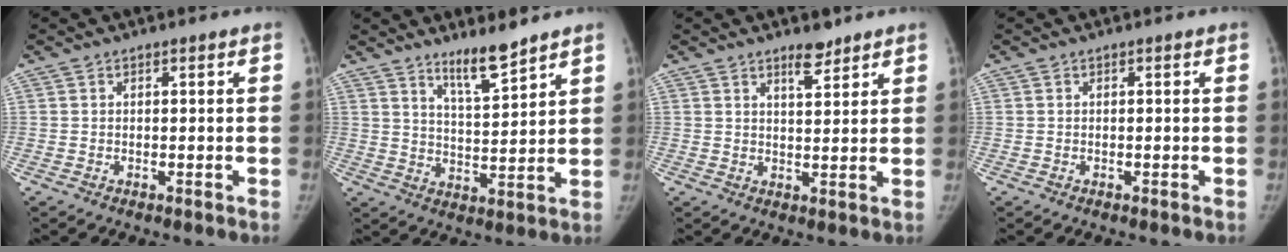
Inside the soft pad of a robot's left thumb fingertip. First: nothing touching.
{"total": 7.2, "force": [5.9, 0.8, 4.2], "torque": [-0.067, -0.054, 0.107]}
{"total": 3.9, "force": [3.1, 1.3, 2.1], "torque": [-0.022, -0.024, 0.049]}
{"total": 0.0}